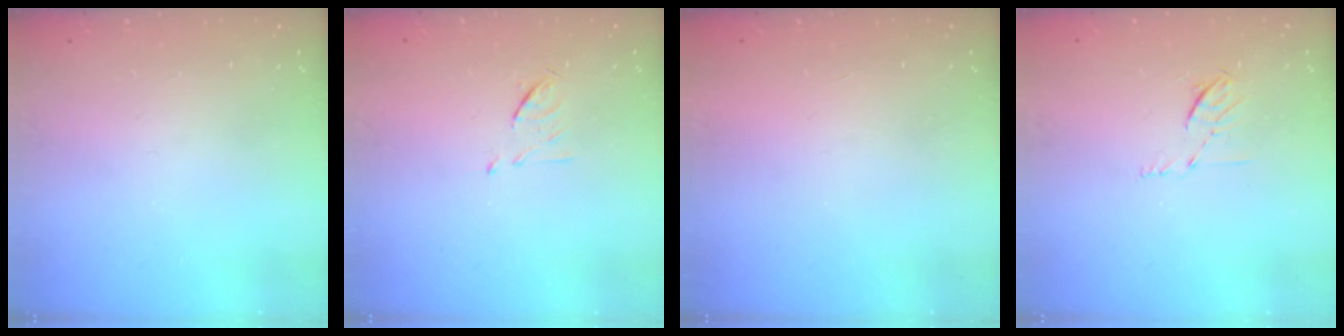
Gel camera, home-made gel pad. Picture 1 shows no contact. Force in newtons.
{"total": 6.3, "press": 6.2, "slide": 1.0}
{"total": 1.6, "press": 1.6, "slide": 0.1}
{"total": 5.2, "press": 5.1, "slide": 0.9}